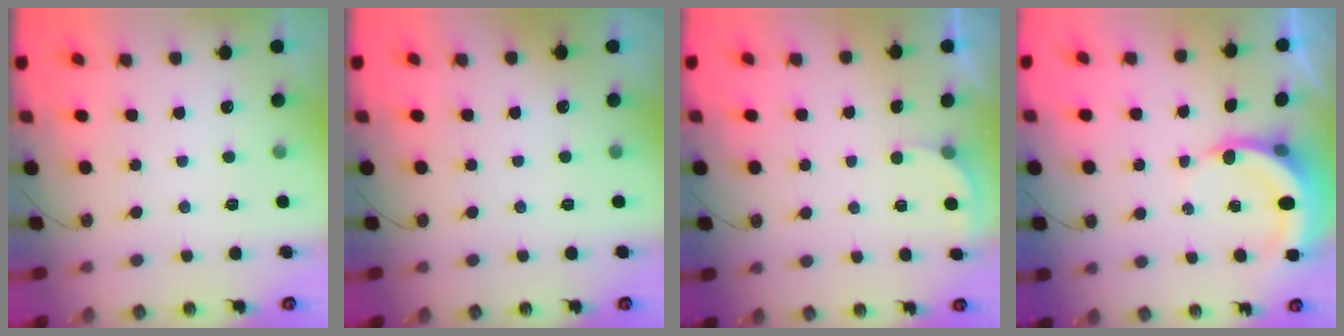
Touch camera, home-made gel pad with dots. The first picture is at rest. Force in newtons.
{"total": 1.7, "press": 0.4, "slide": 1.6}
{"total": 1.9, "press": 1.9, "slide": 0.2}
{"total": 5.6, "press": 5.6, "slide": 0.6}